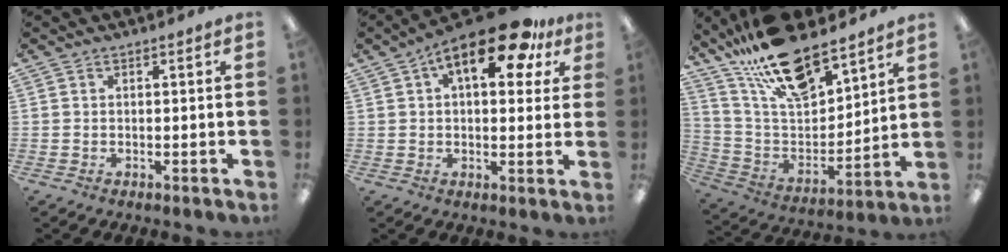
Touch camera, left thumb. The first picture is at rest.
{"total": 15.6, "force": [8.1, 6.2, 11.8], "torque": [-0.173, -0.027, 0.129]}
{"total": 20.6, "force": [16.2, 7.3, 10.5], "torque": [-0.201, -0.094, 0.286]}